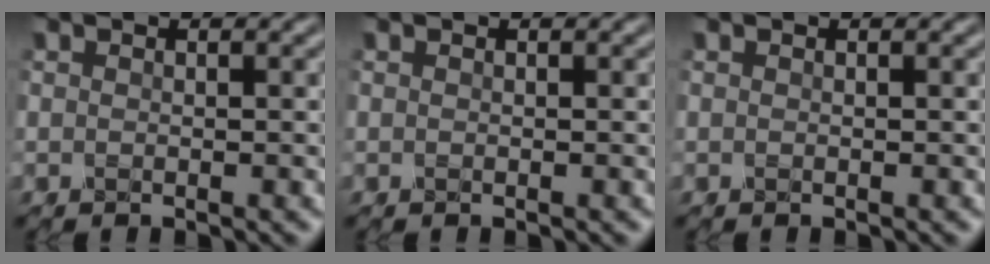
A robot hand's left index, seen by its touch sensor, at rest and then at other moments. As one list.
[{"total": 0.0}, {"total": 0.0}]